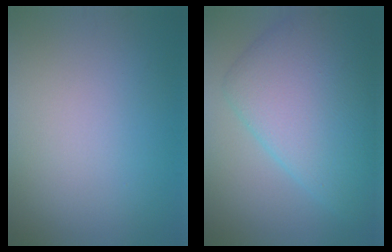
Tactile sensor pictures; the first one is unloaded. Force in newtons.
{"total": 10.4, "press": 10.4, "slide": 0.2}